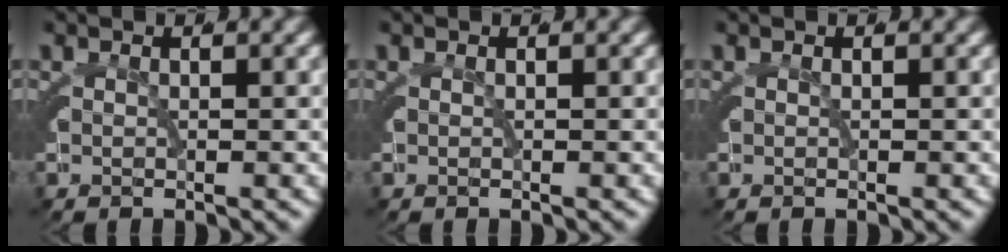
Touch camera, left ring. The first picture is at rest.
{"total": 0.0}
{"total": 0.0}